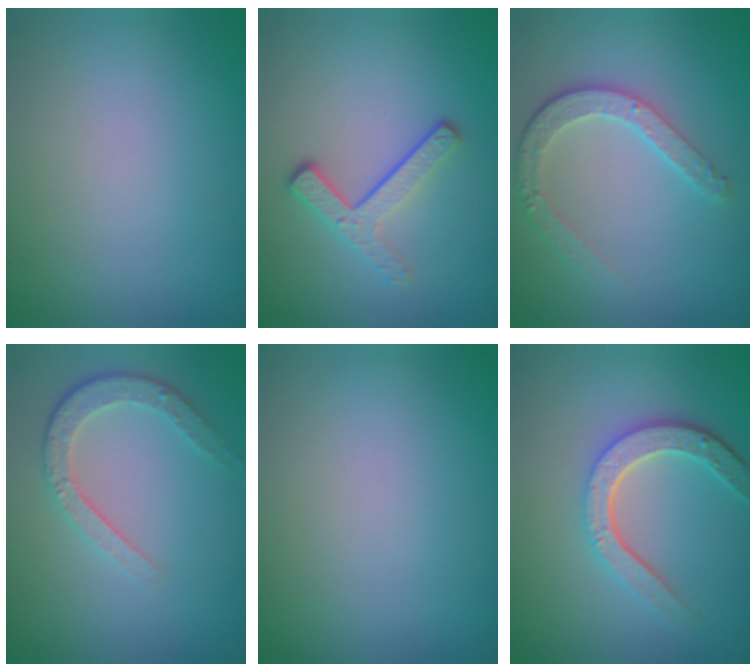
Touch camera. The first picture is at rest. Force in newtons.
{"total": 3.3, "press": 2.3, "slide": 2.3}
{"total": 3.6, "press": 3.0, "slide": 2.1}
{"total": 3.4, "press": 2.7, "slide": 2.0}
{"total": 0.0}
{"total": 4.4, "press": 3.4, "slide": 2.9}